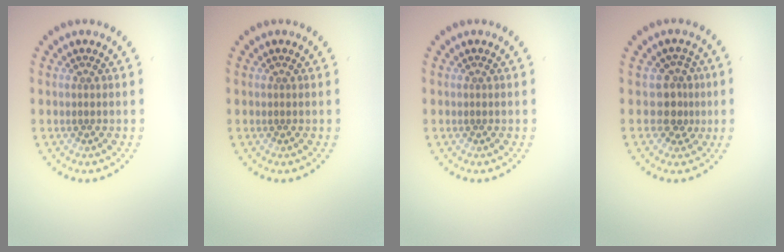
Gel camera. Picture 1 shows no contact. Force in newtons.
{"total": 0.0}
{"total": 0.0}
{"total": 2.5, "press": 1.9, "slide": 1.6}